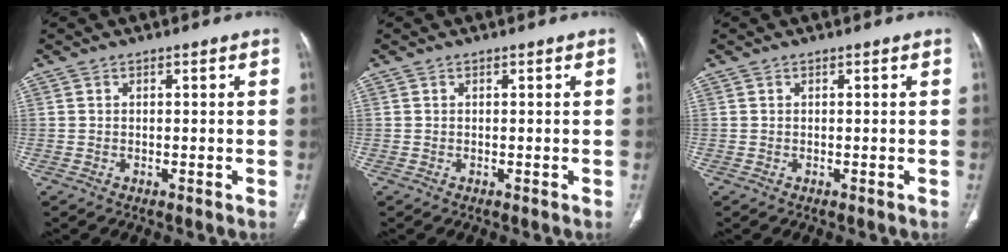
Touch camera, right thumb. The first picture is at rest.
{"total": 0.0}
{"total": 0.0}